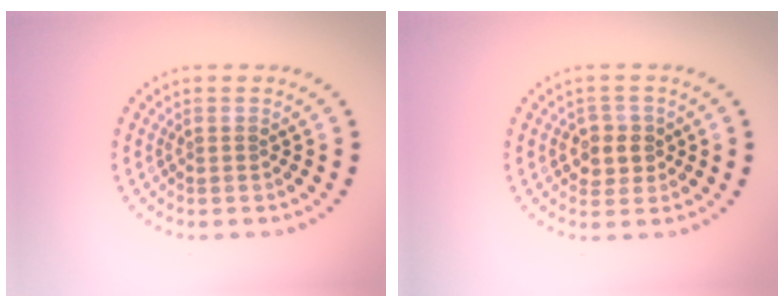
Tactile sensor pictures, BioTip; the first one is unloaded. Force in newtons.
{"total": 2.5, "press": 2.4, "slide": 0.7}